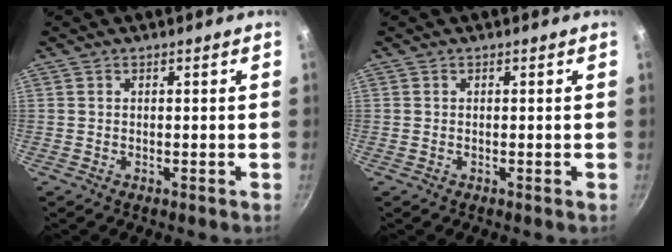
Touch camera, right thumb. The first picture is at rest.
{"total": 0.0}